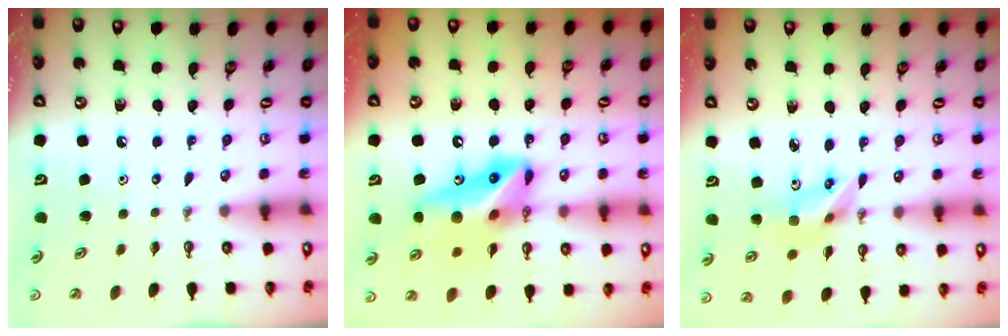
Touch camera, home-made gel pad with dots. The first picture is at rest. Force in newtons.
{"total": 14.4, "press": 14.2, "slide": 2.3}
{"total": 9.7, "press": 9.3, "slide": 2.7}